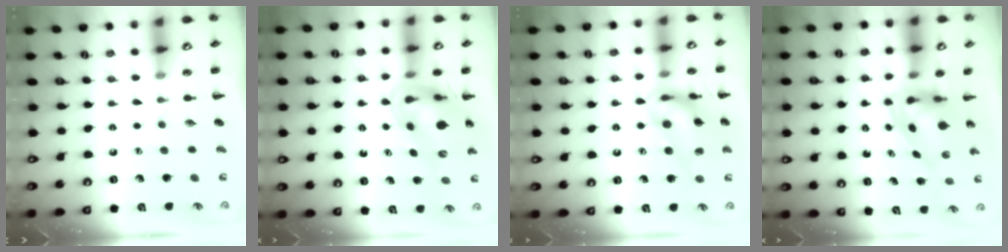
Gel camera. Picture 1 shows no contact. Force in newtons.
{"total": 11.9, "press": 11.3, "slide": 3.7}
{"total": 18.0, "press": 17.8, "slide": 2.9}
{"total": 3.9, "press": 3.8, "slide": 1.0}